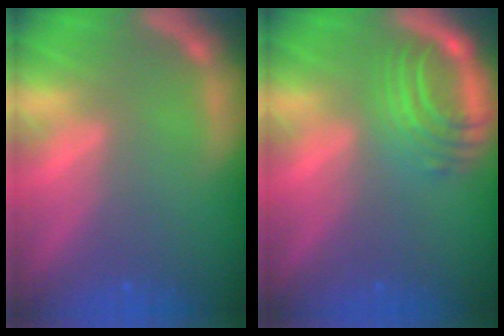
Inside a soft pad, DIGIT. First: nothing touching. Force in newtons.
{"total": 5.5}